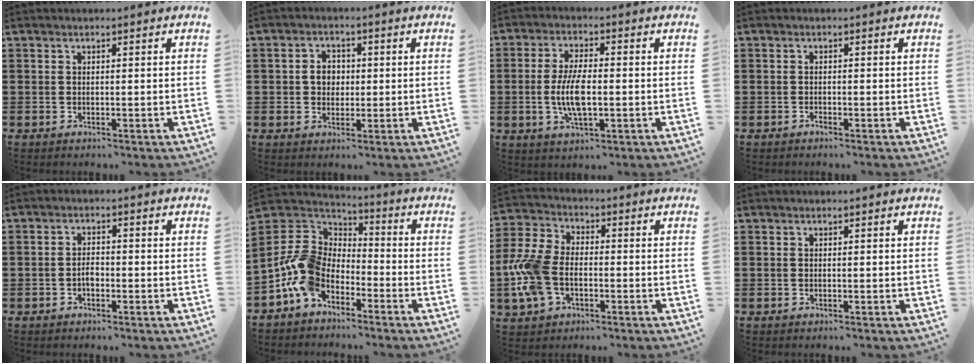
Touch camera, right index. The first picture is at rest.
{"total": 2.9, "force": [0.0, 2.4, 1.6], "torque": [-0.037, 0.010, -0.002]}
{"total": 6.8, "force": [-0.8, 2.5, 6.2], "torque": [-0.142, -0.007, -0.022]}
{"total": 0.6, "force": [-0.6, 0.0, 0.0], "torque": [-0.002, 0.000, -0.013]}
{"total": 1.6, "force": [-0.6, 1.0, 1.0], "torque": [-0.019, 0.003, -0.012]}
{"total": 8.8, "force": [-3.8, 6.4, 4.5], "torque": [-0.141, -0.002, -0.084]}
{"total": 8.3, "force": [-1.9, 5.4, 6.0], "torque": [-0.160, 0.001, -0.041]}
{"total": 0.0}